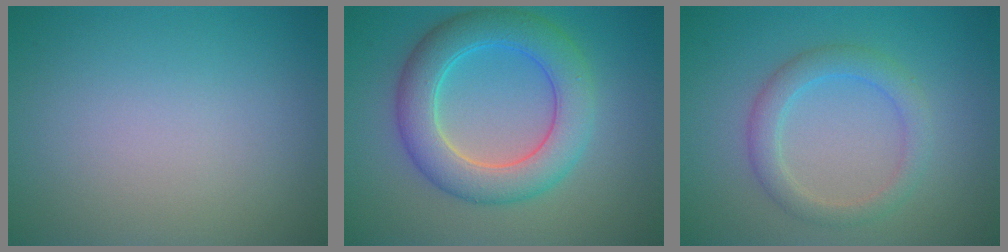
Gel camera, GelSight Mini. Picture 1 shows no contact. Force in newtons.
{"total": 6.6, "press": 6.6, "slide": 0.2}
{"total": 1.9, "press": 1.9, "slide": 0.2}